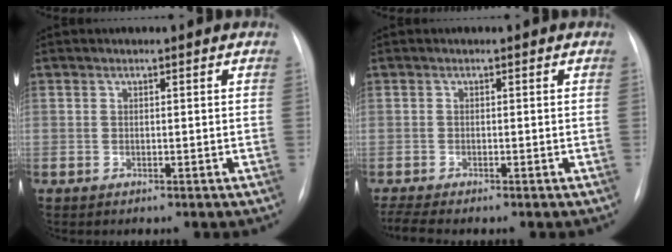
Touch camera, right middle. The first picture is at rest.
{"total": 3.2, "force": [-2.8, 0.1, 1.7], "torque": [-0.038, -0.005, -0.044]}